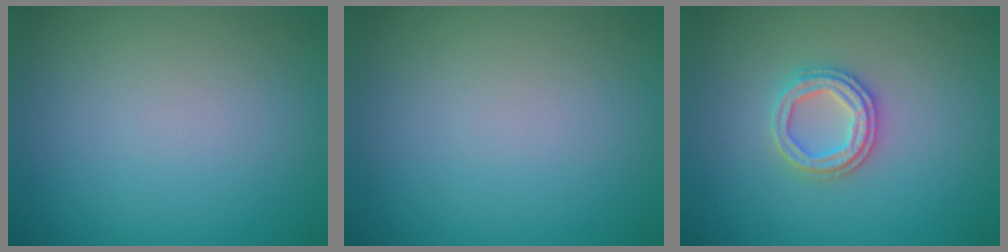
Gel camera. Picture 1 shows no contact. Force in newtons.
{"total": 0.0}
{"total": 2.8, "press": 2.6, "slide": 1.0}